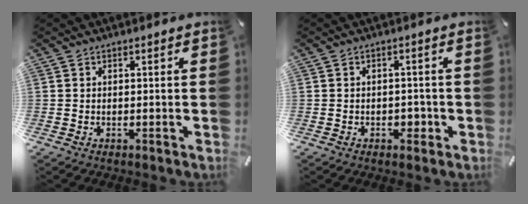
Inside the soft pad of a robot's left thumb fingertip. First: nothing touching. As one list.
[{"total": 2.5, "force": [-0.8, 1.9, 1.3], "torque": [-0.023, 0.004, -0.016]}]